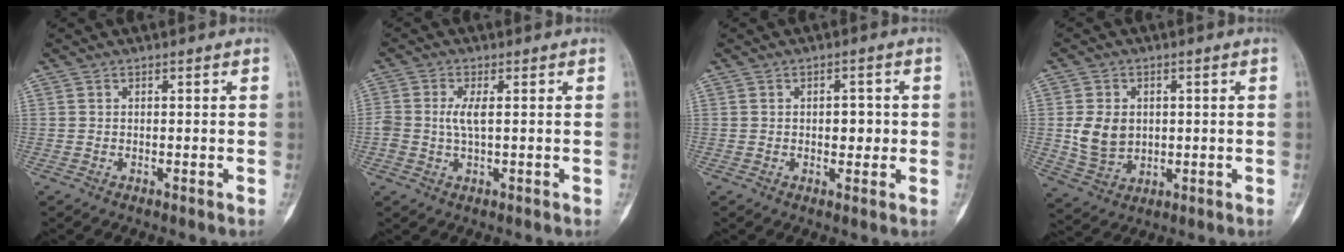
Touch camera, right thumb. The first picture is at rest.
{"total": 3.2, "force": [0.2, 1.1, 3.0], "torque": [-0.080, 0.005, 0.005]}
{"total": 3.5, "force": [-0.1, 2.2, 2.7], "torque": [-0.022, 0.003, -0.001]}
{"total": 7.7, "force": [0.6, 6.0, 4.7], "torque": [-0.070, -0.006, 0.023]}